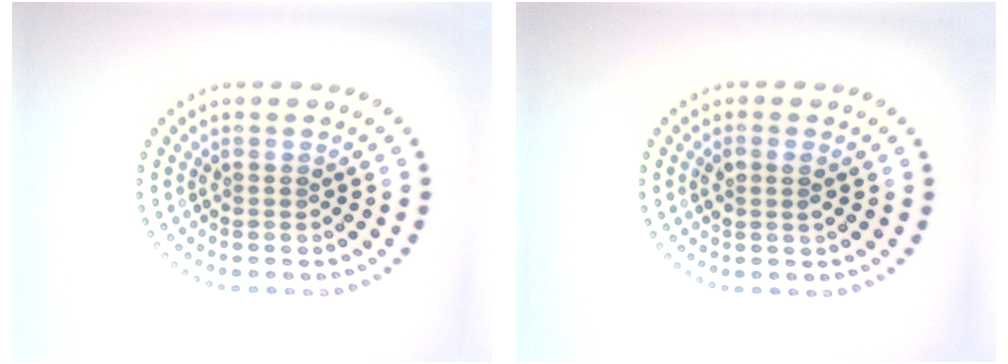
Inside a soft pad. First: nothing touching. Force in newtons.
{"total": 1.4, "press": 1.3, "slide": 0.5}